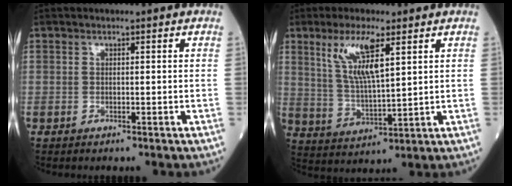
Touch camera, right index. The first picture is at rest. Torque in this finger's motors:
{"motor_torque": [1.10, 1.03, 0.19, 0.16]}